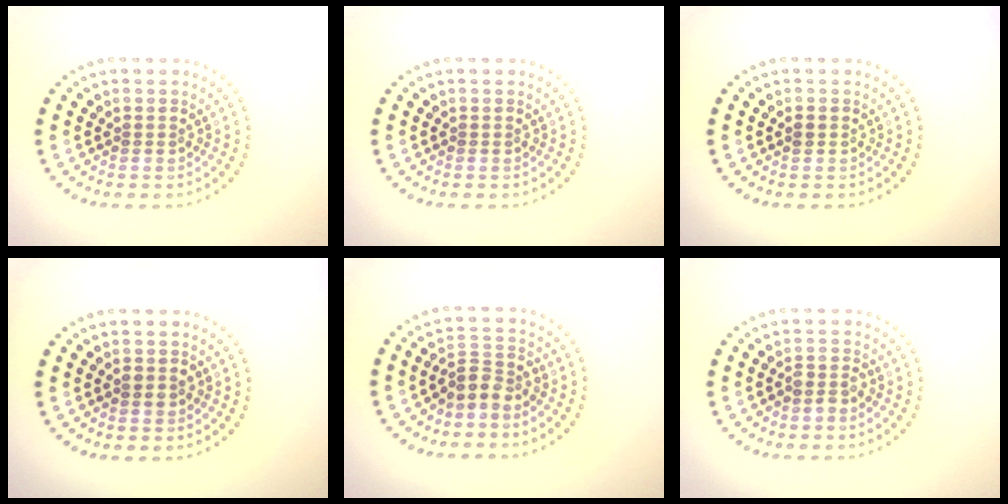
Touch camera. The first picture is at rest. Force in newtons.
{"total": 0.0}
{"total": 1.0, "press": 1.0, "slide": 0.1}
{"total": 1.0, "press": 1.0, "slide": 0.0}
{"total": 2.5, "press": 2.0, "slide": 1.5}
{"total": 1.4, "press": 1.2, "slide": 0.7}